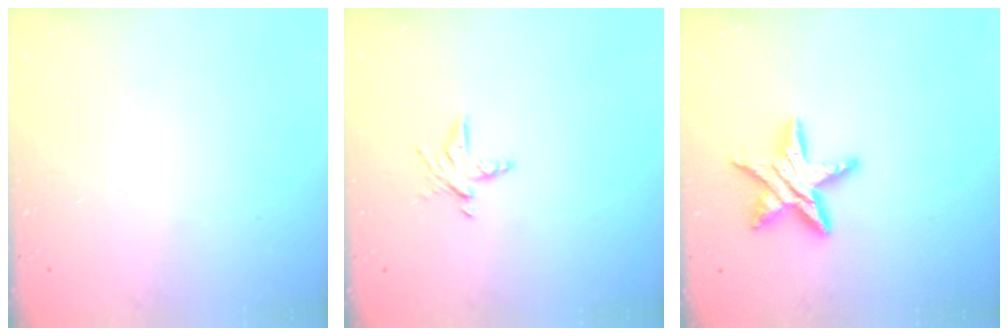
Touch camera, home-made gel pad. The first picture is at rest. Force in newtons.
{"total": 6.2, "press": 6.2, "slide": 0.4}
{"total": 13.8, "press": 13.8, "slide": 0.7}